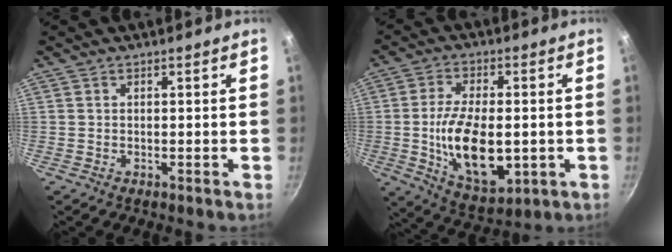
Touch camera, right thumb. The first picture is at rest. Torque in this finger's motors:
{"motor_torque": [-0.40, 1.14, 0.38, 0.66, 0.17]}